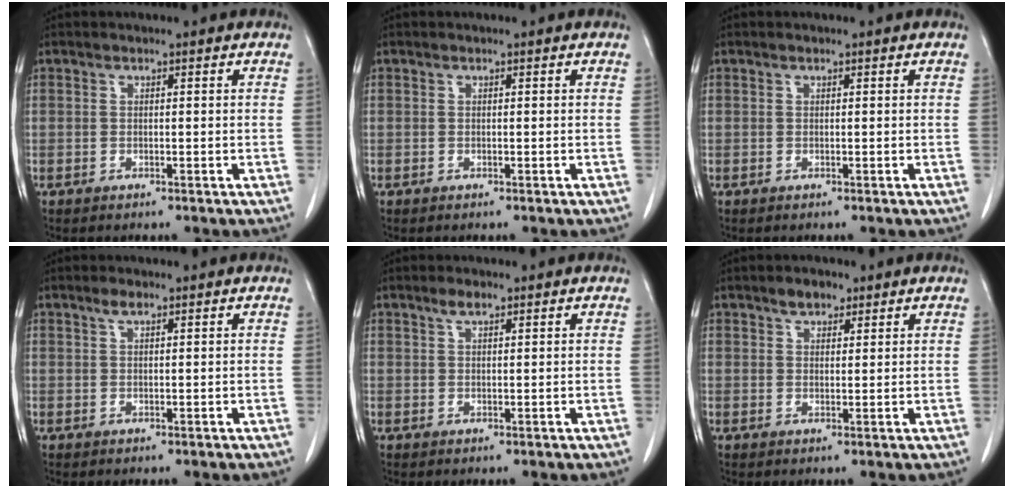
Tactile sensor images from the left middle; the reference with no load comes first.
{"total": 0.0}
{"total": 0.0}
{"total": 1.3, "force": [0.9, 0.3, 0.9], "torque": [-0.020, 0.002, 0.017]}
{"total": 1.8, "force": [1.3, 0.5, 1.2], "torque": [-0.025, 0.004, 0.023]}
{"total": 2.6, "force": [1.8, 1.4, 1.2], "torque": [-0.024, 0.005, 0.029]}